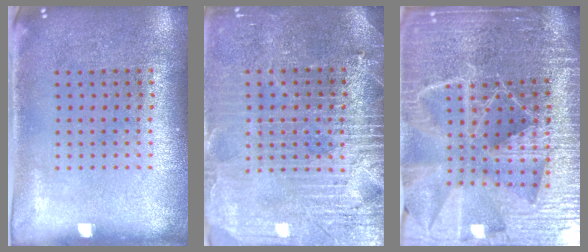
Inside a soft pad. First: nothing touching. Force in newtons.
{"total": 3.7, "press": 3.5, "slide": 1.2}
{"total": 6.3, "press": 5.5, "slide": 3.2}